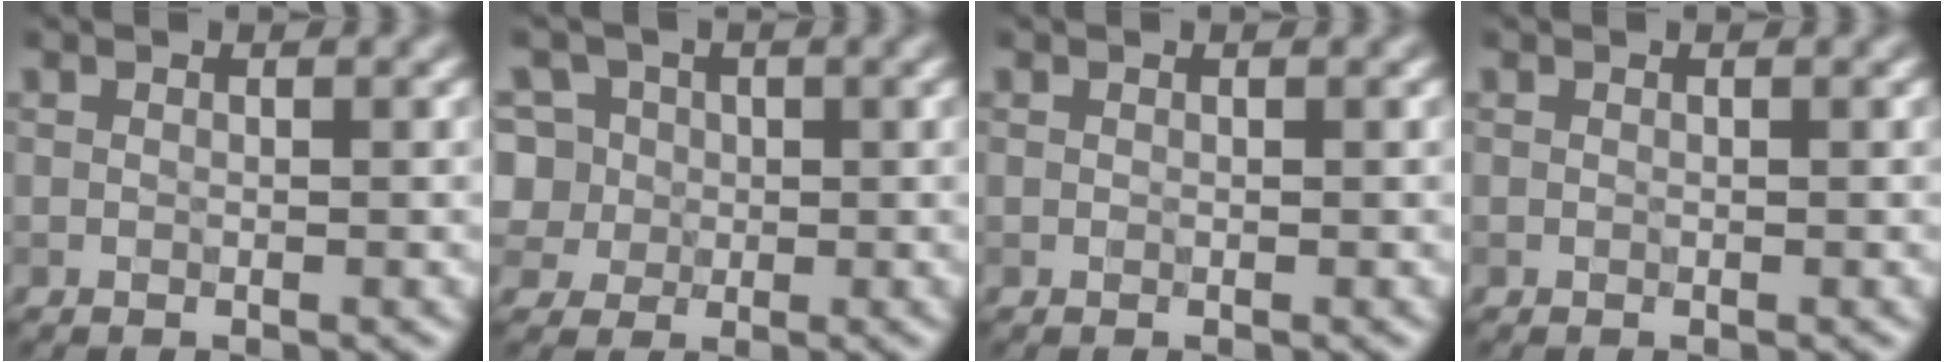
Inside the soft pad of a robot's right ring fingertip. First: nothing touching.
{"total": 7.9, "force": [1.5, 7.0, 3.3], "torque": [-0.062, 0.039, -0.005]}
{"total": 0.0}
{"total": 0.0}